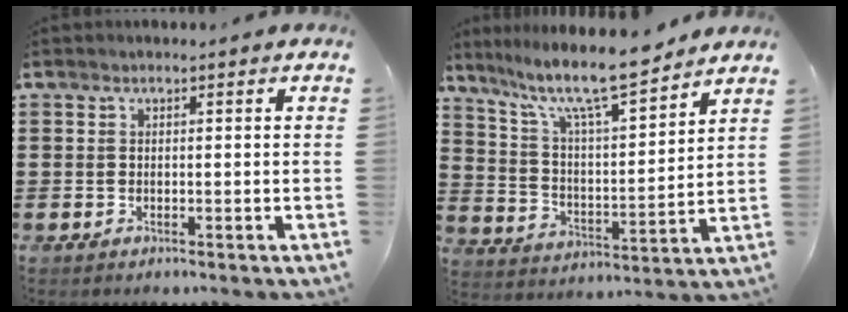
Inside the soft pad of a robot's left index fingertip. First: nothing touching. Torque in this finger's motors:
{"motor_torque": [2.14, 0.00, 0.86, 0.14]}